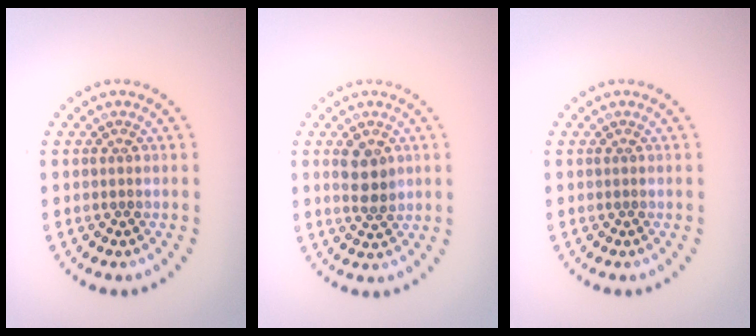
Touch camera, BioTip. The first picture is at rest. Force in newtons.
{"total": 2.8, "press": 2.7, "slide": 0.7}
{"total": 0.0}